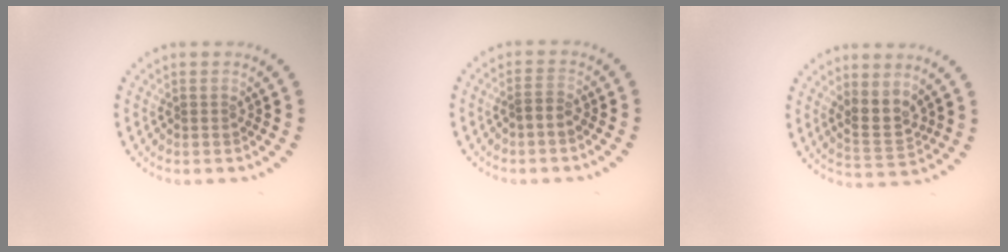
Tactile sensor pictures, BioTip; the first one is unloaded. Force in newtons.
{"total": 1.2, "press": 1.1, "slide": 0.6}
{"total": 2.8, "press": 2.5, "slide": 1.3}